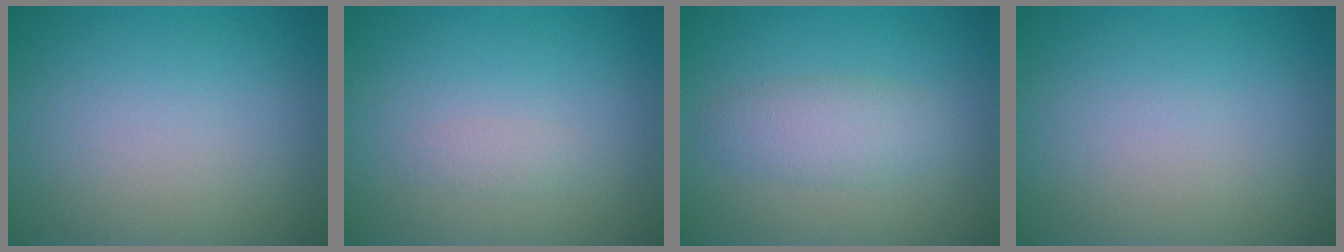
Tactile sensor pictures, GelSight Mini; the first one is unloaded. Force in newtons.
{"total": 0.8, "press": 0.8, "slide": 0.0}
{"total": 2.7, "press": 2.7, "slide": 0.1}
{"total": 0.0}